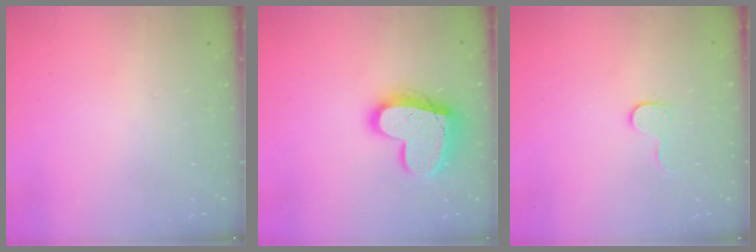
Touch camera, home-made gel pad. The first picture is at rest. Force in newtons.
{"total": 16.8, "press": 16.7, "slide": 1.5}
{"total": 6.4, "press": 6.4, "slide": 0.5}